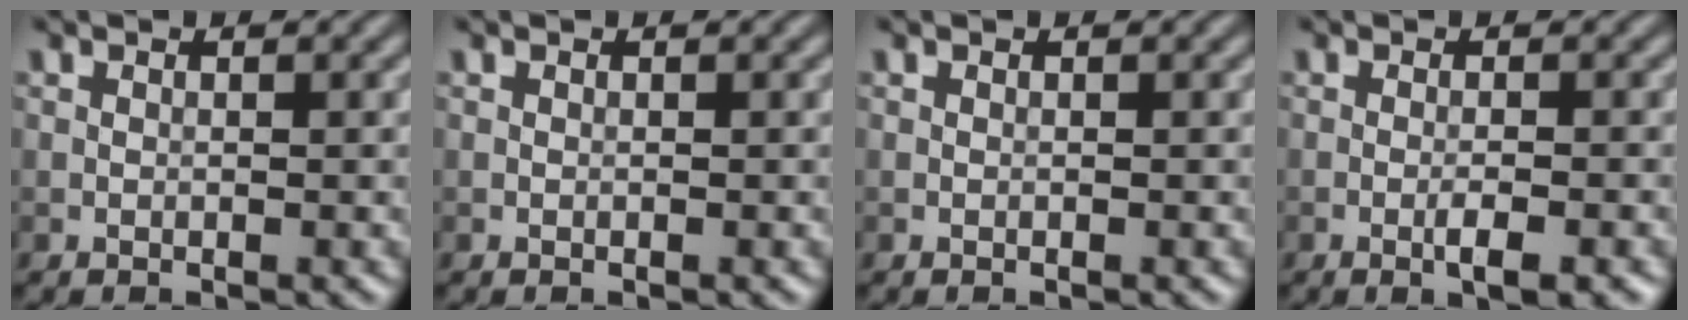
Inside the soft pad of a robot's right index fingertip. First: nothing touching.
{"total": 0.0}
{"total": 0.0}
{"total": 2.2, "force": [-1.0, 0.3, 2.0], "torque": [-0.030, 0.002, -0.018]}